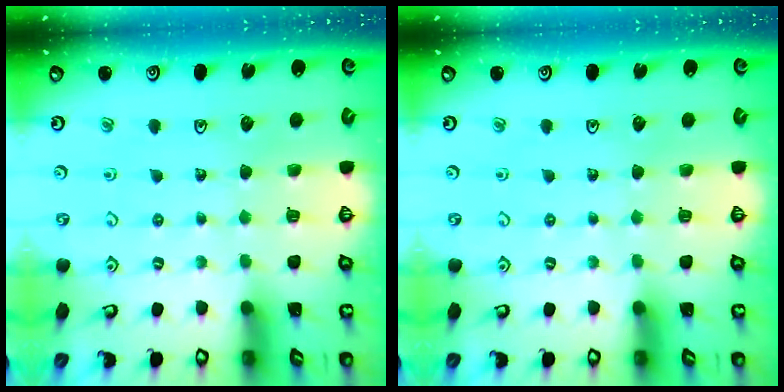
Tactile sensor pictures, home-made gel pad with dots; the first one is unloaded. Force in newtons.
{"total": 0.0}